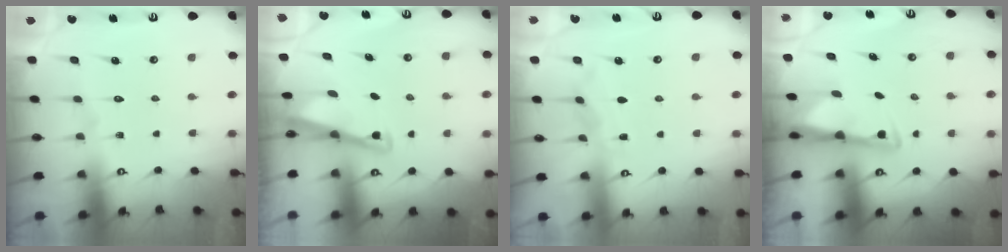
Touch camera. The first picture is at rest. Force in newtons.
{"total": 2.9, "press": 2.9, "slide": 0.3}
{"total": 4.3, "press": 4.2, "slide": 0.5}
{"total": 2.8, "press": 2.7, "slide": 0.6}